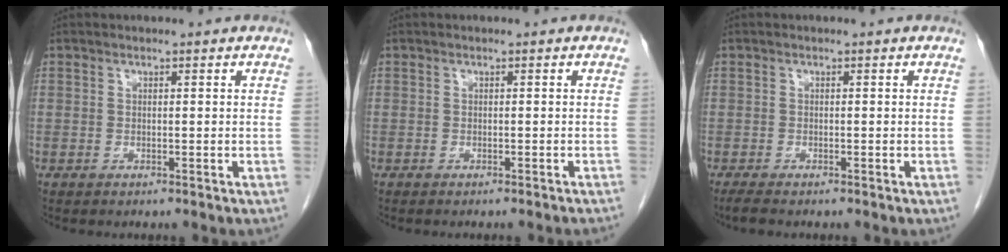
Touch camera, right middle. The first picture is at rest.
{"total": 2.4, "force": [-2.1, -0.4, 1.0], "torque": [-0.012, 0.005, -0.025]}
{"total": 1.8, "force": [-1.5, 0.3, 1.0], "torque": [-0.026, -0.007, -0.024]}